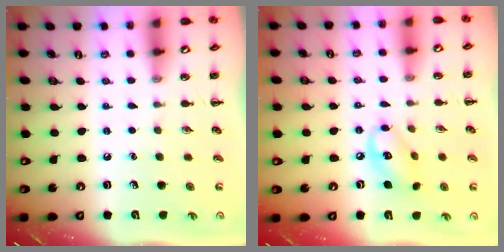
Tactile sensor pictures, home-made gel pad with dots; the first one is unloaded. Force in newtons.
{"total": 10.1, "press": 9.9, "slide": 1.9}